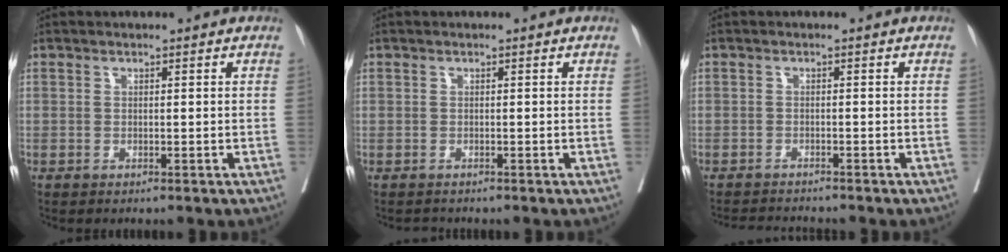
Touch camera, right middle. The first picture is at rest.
{"total": 0.6, "force": [-0.5, 0.3, -0.3], "torque": [0.002, 0.001, -0.011]}
{"total": 3.7, "force": [-3.6, -0.3, 0.5], "torque": [-0.003, -0.014, -0.058]}